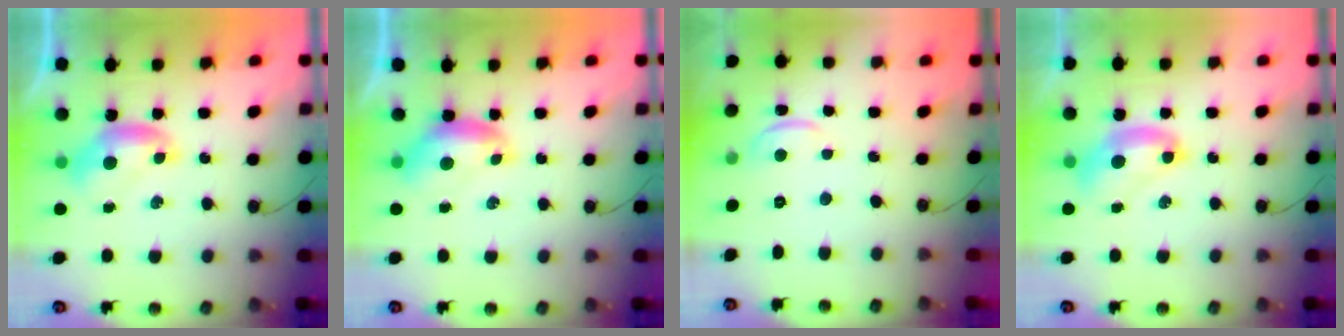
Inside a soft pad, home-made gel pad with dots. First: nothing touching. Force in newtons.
{"total": 0.0}
{"total": 1.0, "press": 0.9, "slide": 0.5}
{"total": 2.7, "press": 2.7, "slide": 0.1}